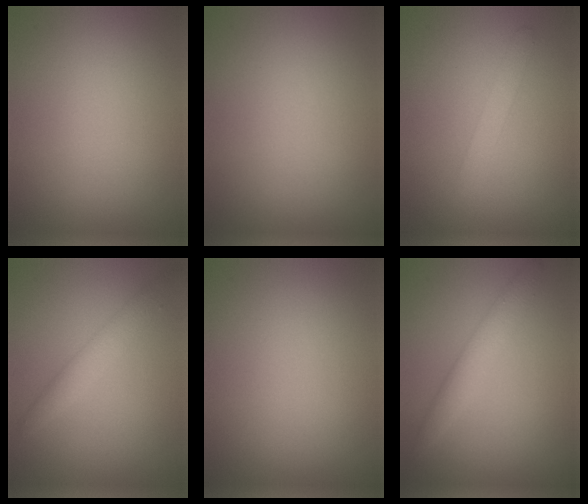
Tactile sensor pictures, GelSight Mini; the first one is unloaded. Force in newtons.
{"total": 0.0}
{"total": 1.4, "press": 1.4, "slide": 0.1}
{"total": 2.4, "press": 2.4, "slide": 0.1}
{"total": 0.0}
{"total": 2.8, "press": 2.8, "slide": 0.1}